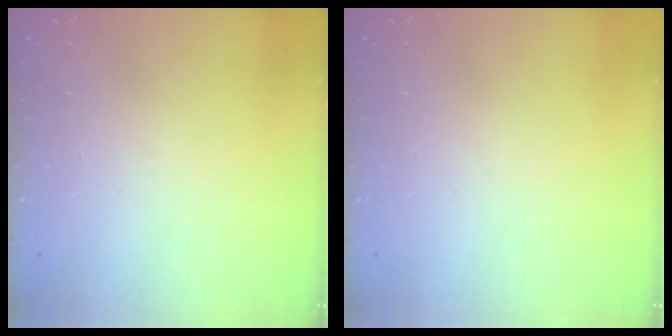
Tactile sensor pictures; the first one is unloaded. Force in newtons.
{"total": 0.0}